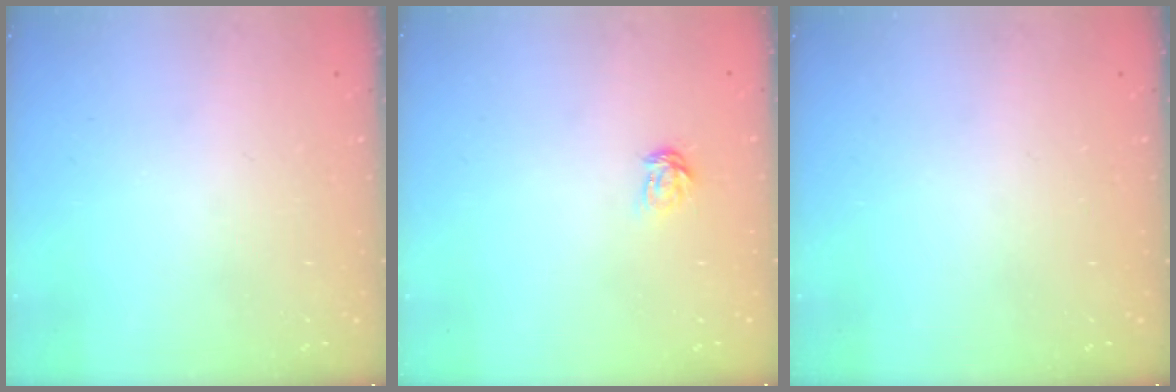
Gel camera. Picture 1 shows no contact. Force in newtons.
{"total": 3.9, "press": 3.9, "slide": 0.4}
{"total": 0.0}